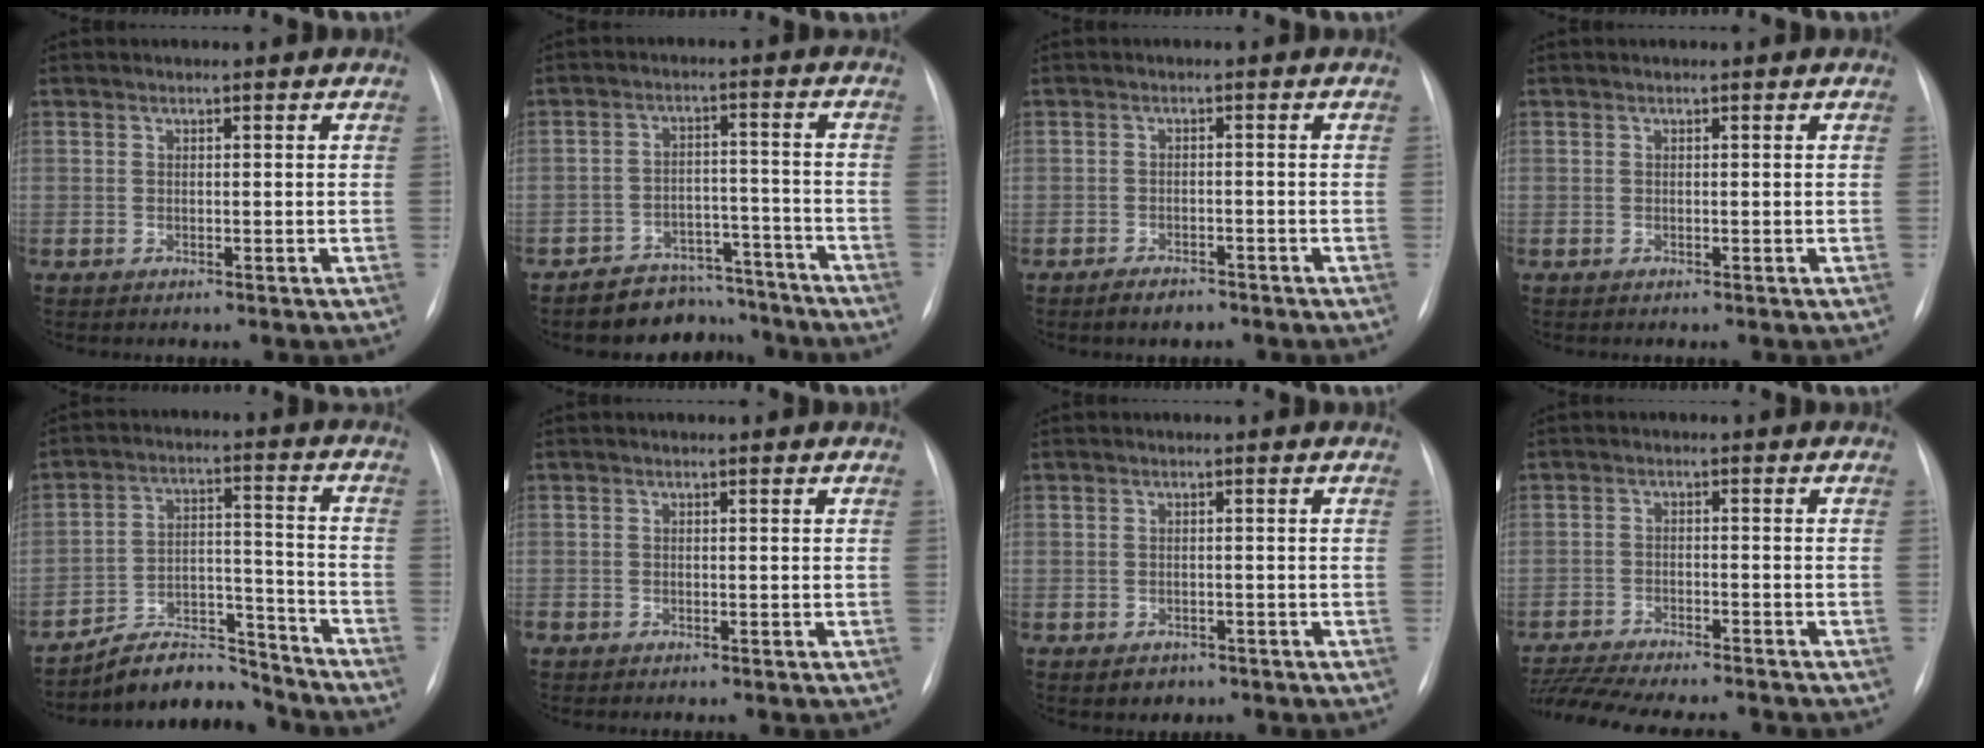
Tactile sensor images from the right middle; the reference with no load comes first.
{"total": 9.1, "force": [-8.1, 4.1, 0.1], "torque": [0.021, 0.041, -0.118]}
{"total": 2.8, "force": [-2.2, 1.2, 1.2], "torque": [-0.026, 0.000, -0.030]}
{"total": 0.0}
{"total": 10.2, "force": [-9.7, 2.6, 1.2], "torque": [-0.008, 0.052, -0.164]}
{"total": 0.8, "force": [-0.5, 0.6, 0.2], "torque": [-0.004, 0.004, -0.007]}
{"total": 2.4, "force": [-1.5, 1.8, 0.6], "torque": [-0.006, 0.004, -0.011]}
{"total": 16.1, "force": [-14.6, 2.4, 6.5], "torque": [-0.143, -0.016, -0.213]}